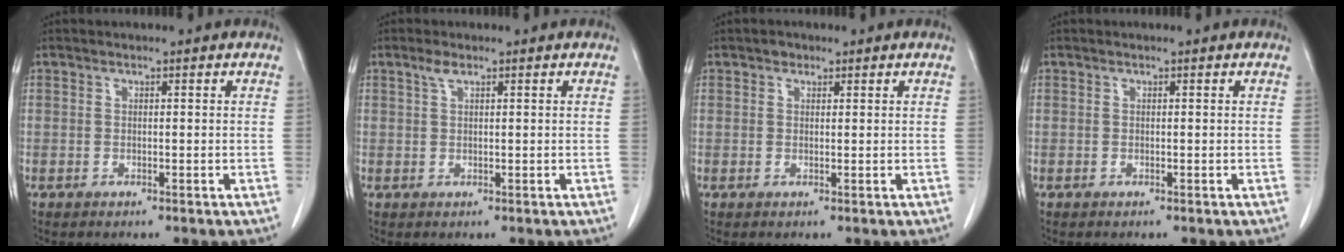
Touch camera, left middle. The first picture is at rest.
{"total": 1.4, "force": [0.9, 0.4, 1.0], "torque": [-0.022, 0.007, 0.019]}
{"total": 1.1, "force": [0.7, 0.8, 0.3], "torque": [-0.003, 0.000, 0.008]}
{"total": 0.0}